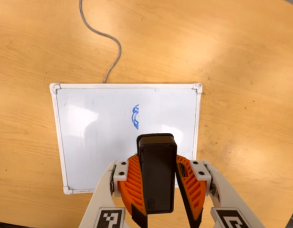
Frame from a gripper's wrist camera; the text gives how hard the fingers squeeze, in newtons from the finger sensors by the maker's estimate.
{"total": 9.1, "left": 9.1, "right": 9.1}